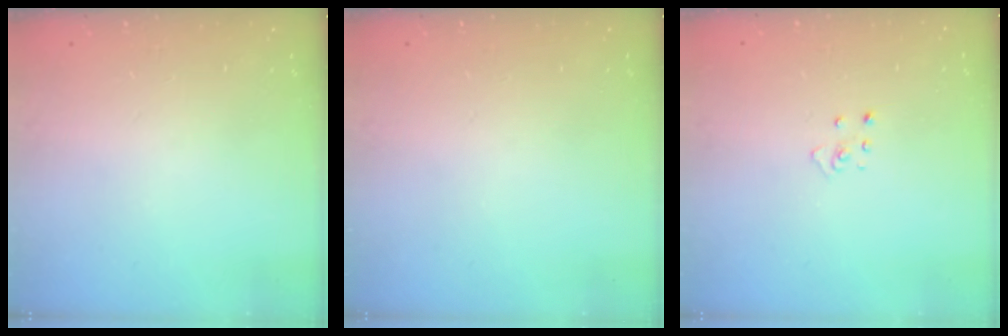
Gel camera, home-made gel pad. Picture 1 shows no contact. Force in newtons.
{"total": 0.0}
{"total": 2.9, "press": 2.9, "slide": 0.2}